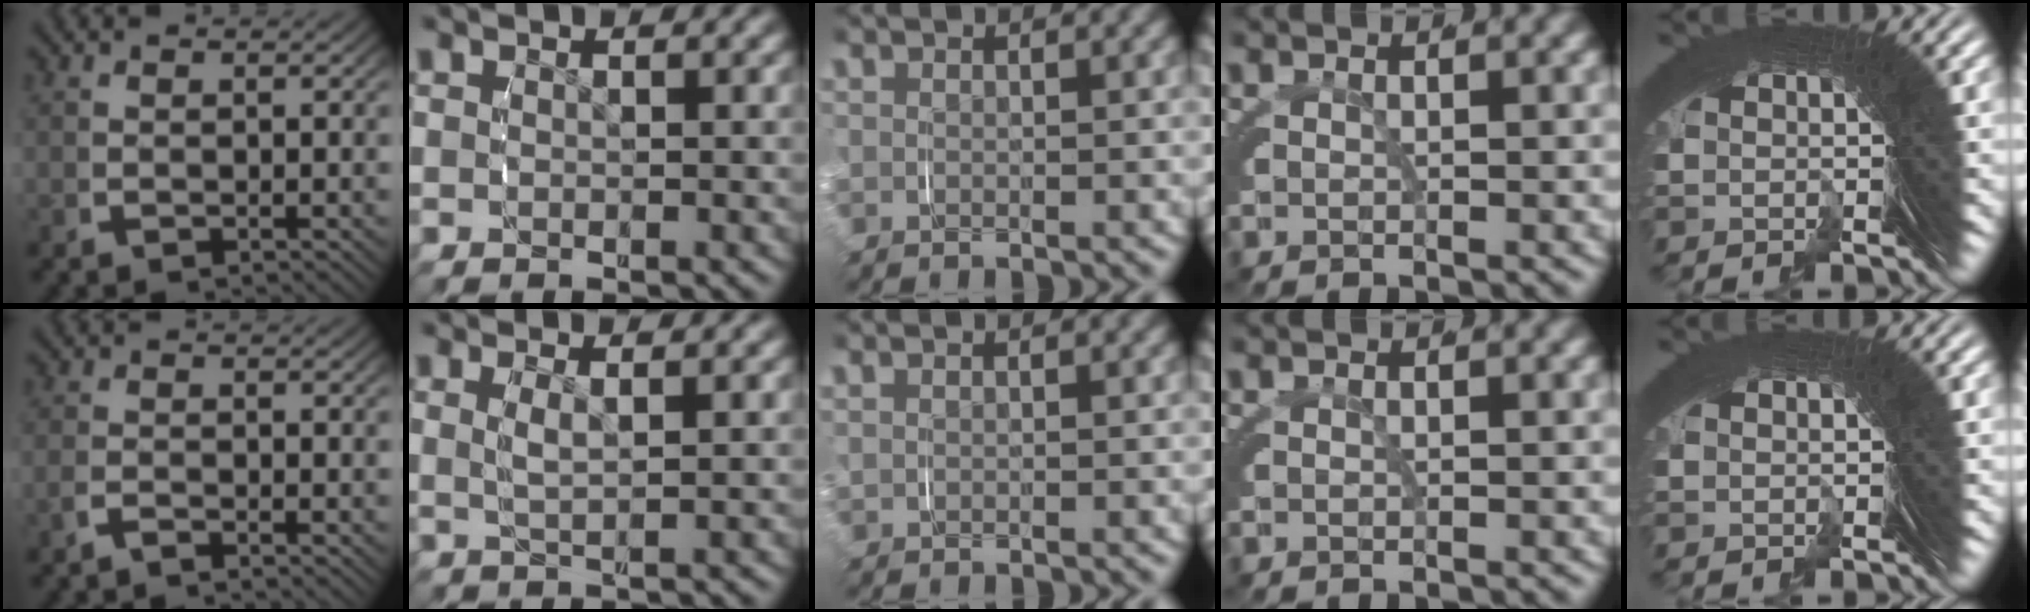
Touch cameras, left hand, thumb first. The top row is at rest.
{"thumb": {"total": 1.3, "force": [-1.2, 0.3, 0.4], "torque": [-0.007, -0.005, -0.025]}, "index": {"total": 1.3, "force": [0.5, 0.0, 1.3], "torque": [-0.032, -0.008, 0.015]}, "middle": {"total": 0.7, "force": [0.5, 0.4, 0.4], "torque": [-0.008, 0.005, 0.009]}}